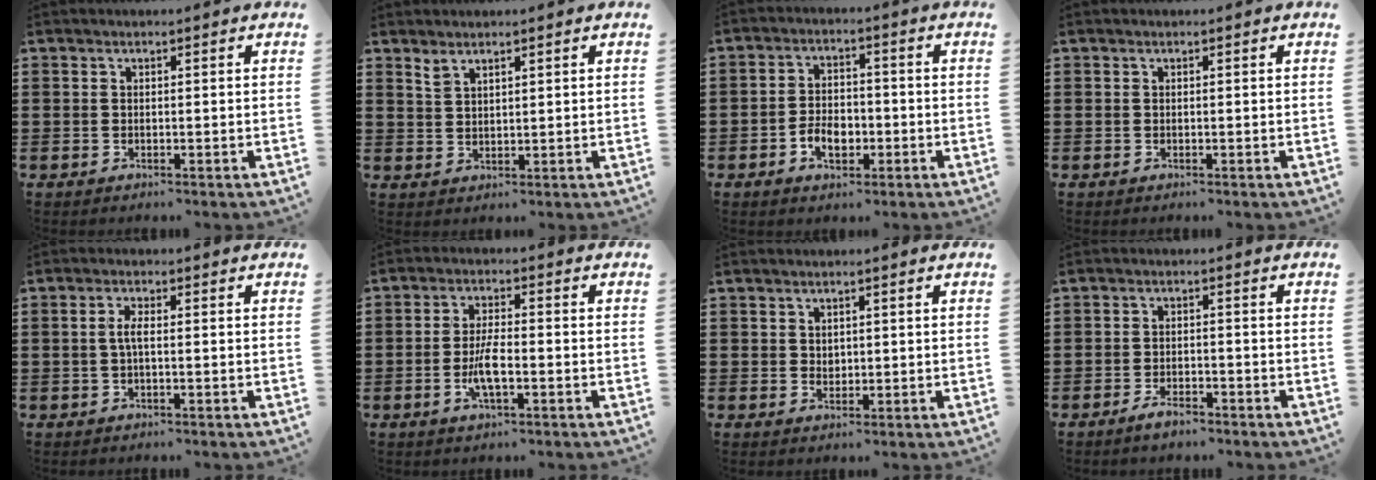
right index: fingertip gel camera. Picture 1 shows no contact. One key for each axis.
{"total": 2.0, "fx": 1.7, "fy": 0.6, "fz": 0.8, "tx": -0.019, "ty": 0.001, "tz": 0.032}
{"total": 4.7, "fx": -1.9, "fy": 2.8, "fz": 3.2, "tx": -0.059, "ty": -0.004, "tz": -0.035}
{"total": 0.0}
{"total": 2.2, "fx": -0.4, "fy": 0.5, "fz": 2.1, "tx": -0.047, "ty": -0.001, "tz": -0.010}
{"total": 5.2, "fx": -1.7, "fy": 1.2, "fz": 4.8, "tx": -0.102, "ty": -0.006, "tz": -0.034}
{"total": 1.4, "fx": 0.7, "fy": 1.1, "fz": 0.3, "tx": -0.009, "ty": 0.005, "tz": 0.015}
{"total": 2.7, "fx": -2.3, "fy": 0.6, "fz": 1.2, "tx": -0.023, "ty": 0.003, "tz": -0.043}